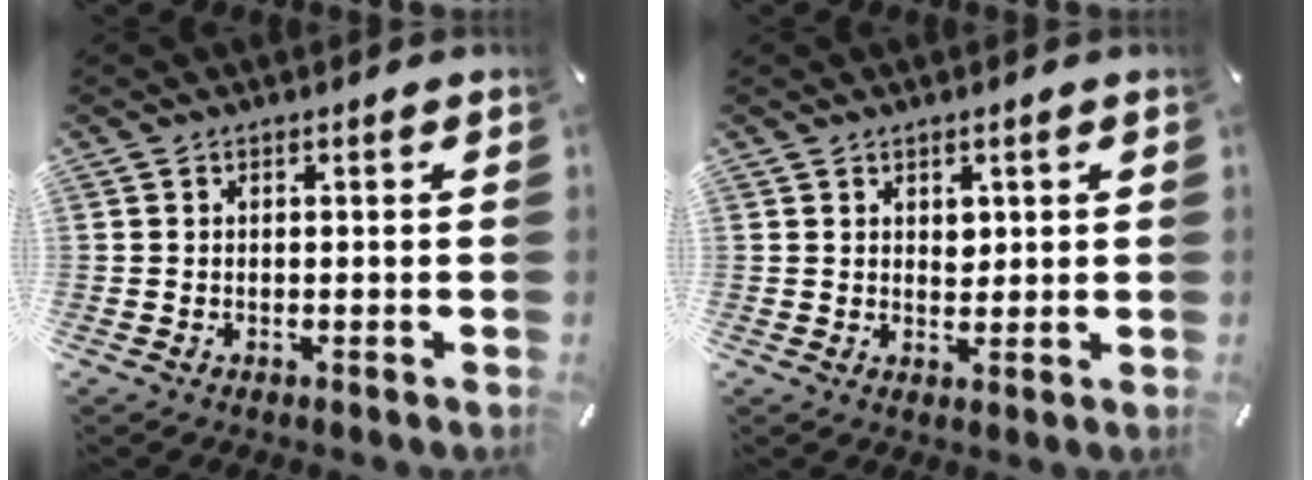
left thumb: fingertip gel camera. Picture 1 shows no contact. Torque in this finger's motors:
{"motor_torque": [0.75, 0.75, 0.09, -0.17, 0.05]}